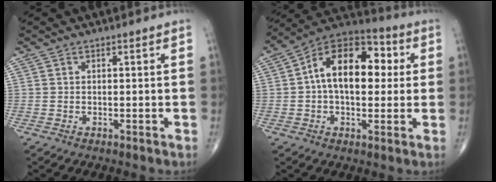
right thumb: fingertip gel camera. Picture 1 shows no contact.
{"total": 16.7, "force": [2.2, 10.0, 13.3], "torque": [-0.182, 0.030, 0.023]}